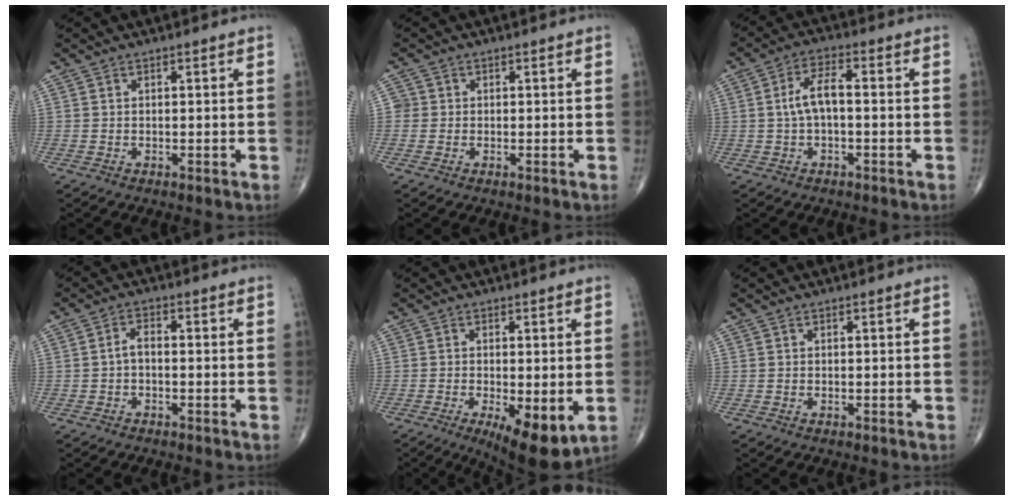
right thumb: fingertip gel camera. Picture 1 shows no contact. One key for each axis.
{"total": 1.6, "fx": -0.1, "fy": 1.6, "fz": 0.2, "tx": 0.007, "ty": 0.005, "tz": -0.004}
{"total": 5.7, "fx": -0.1, "fy": 2.4, "fz": 5.2, "tx": -0.106, "ty": 0.021, "tz": -0.008}
{"total": 2.5, "fx": -0.5, "fy": 1.3, "fz": 2.0, "tx": -0.035, "ty": 0.014, "tz": -0.013}
{"total": 10.3, "fx": -3.1, "fy": 3.6, "fz": 9.1, "tx": -0.135, "ty": -0.021, "tz": -0.040}
{"total": 0.0}